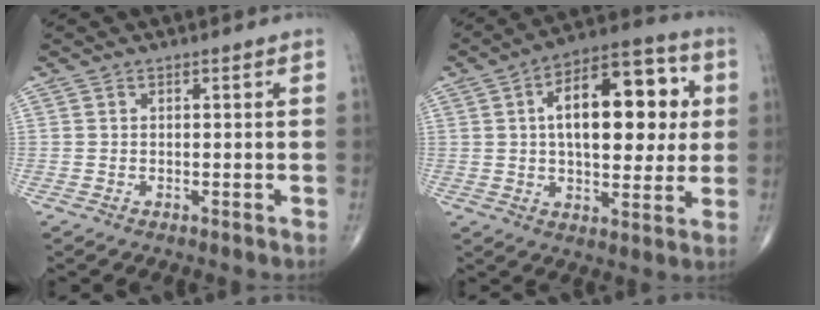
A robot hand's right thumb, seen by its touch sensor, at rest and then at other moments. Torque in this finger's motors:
{"motor_torque": [0.88, 3.96, 1.87, 0.40, 0.17]}